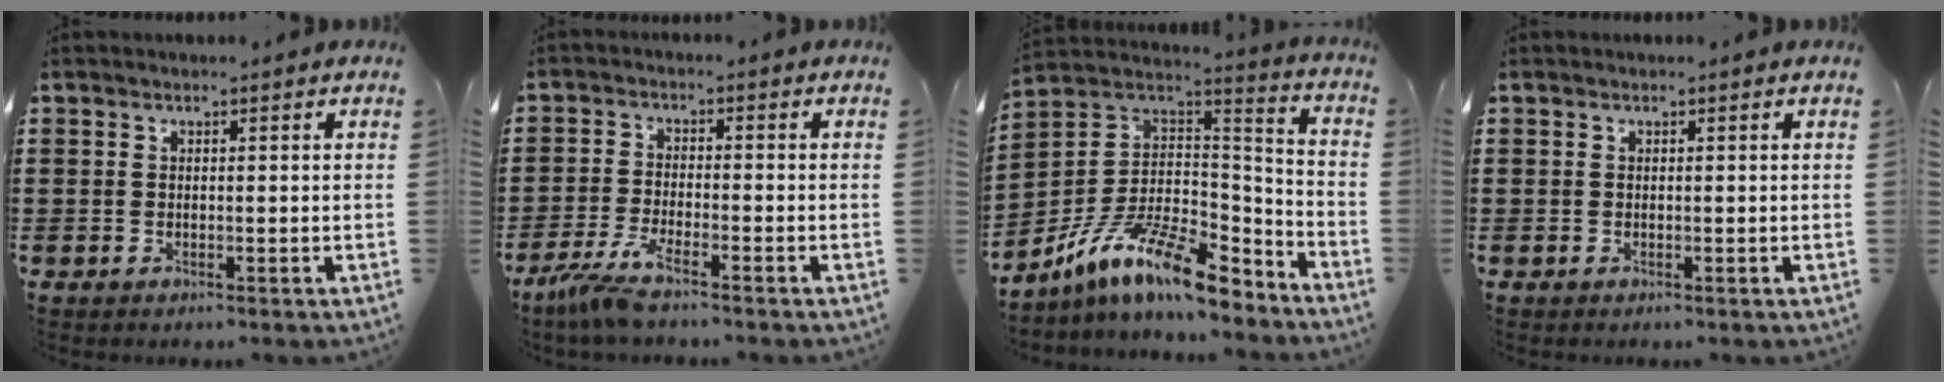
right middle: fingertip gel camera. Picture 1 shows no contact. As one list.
[{"total": 5.0, "force": [-4.0, 0.2, 3.0], "torque": [-0.077, -0.017, -0.079]}, {"total": 13.2, "force": [-9.4, 2.8, 8.8], "torque": [-0.185, 0.007, -0.185]}, {"total": 0.0}]